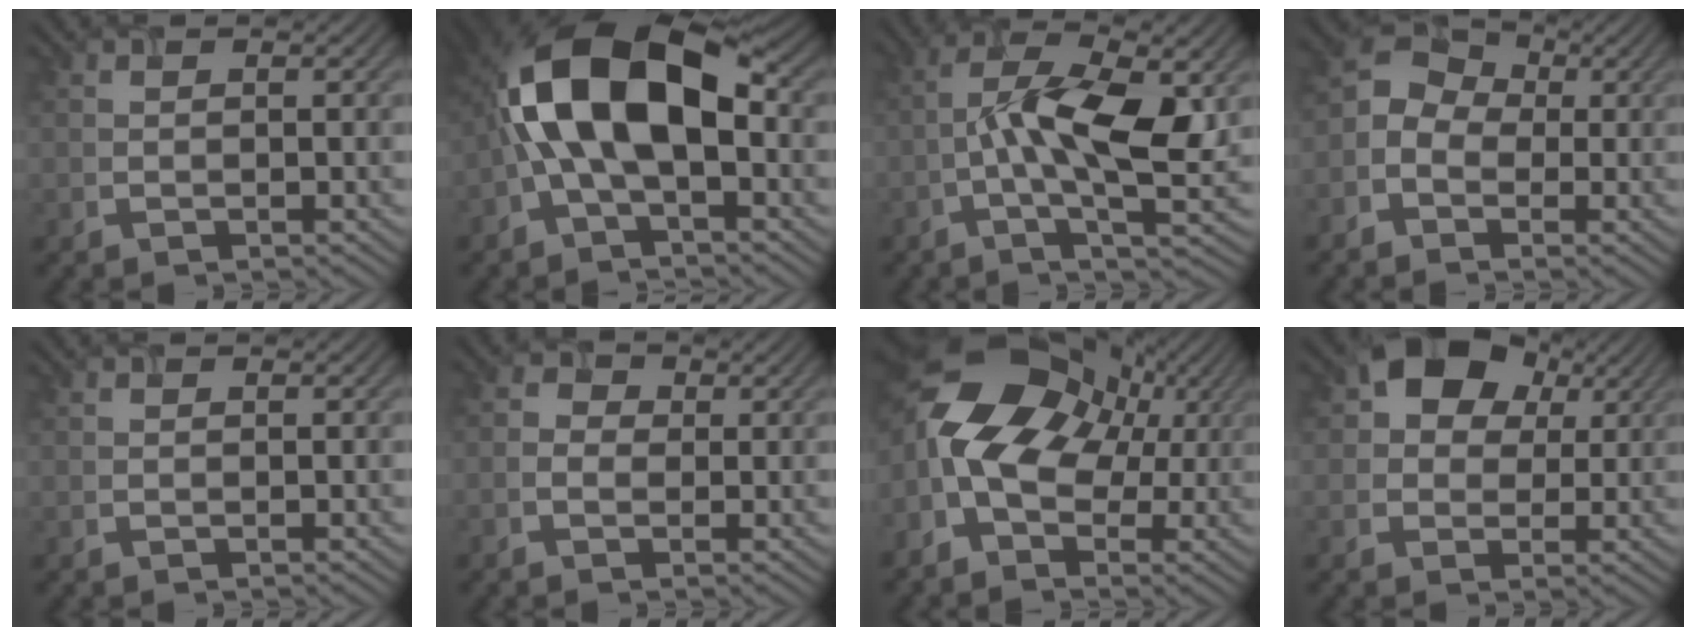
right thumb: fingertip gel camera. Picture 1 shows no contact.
{"total": 14.2, "force": [0.1, 7.6, 12.0], "torque": [-0.227, 0.020, -0.009]}
{"total": 10.6, "force": [-0.4, 3.8, 9.9], "torque": [-0.180, 0.002, -0.011]}
{"total": 5.7, "force": [-1.5, 4.7, 2.9], "torque": [-0.063, 0.002, -0.042]}
{"total": 0.0}
{"total": 1.8, "force": [-0.4, 1.6, 0.7], "torque": [-0.015, 0.000, -0.017]}
{"total": 16.0, "force": [2.1, 11.1, 11.4], "torque": [-0.223, -0.007, 0.043]}
{"total": 9.2, "force": [3.7, 7.0, 4.7], "torque": [-0.092, 0.014, 0.042]}